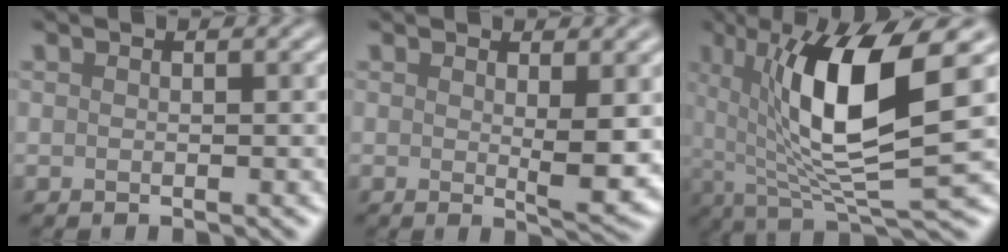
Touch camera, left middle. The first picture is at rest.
{"total": 2.9, "force": [0.6, 0.5, 2.8], "torque": [-0.041, -0.013, 0.013]}
{"total": 10.9, "force": [2.1, 2.9, 10.3], "torque": [-0.165, -0.008, 0.042]}